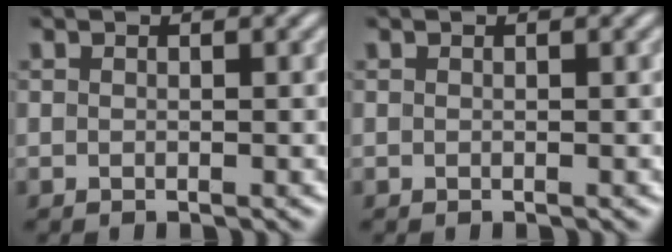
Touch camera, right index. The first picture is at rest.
{"total": 0.0}